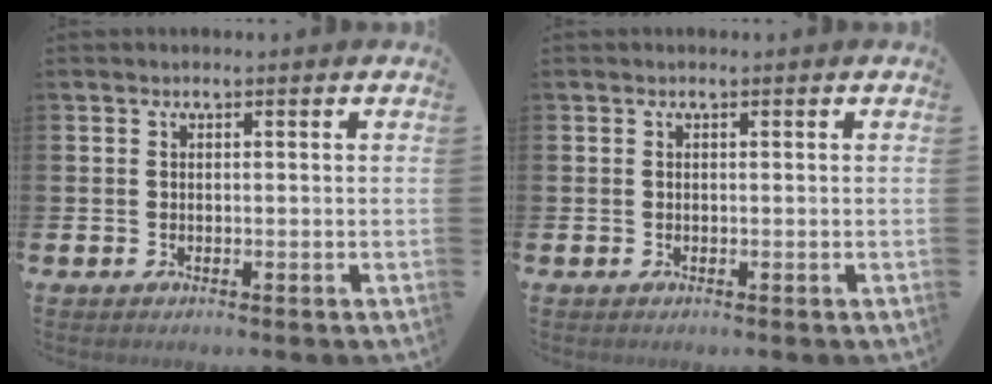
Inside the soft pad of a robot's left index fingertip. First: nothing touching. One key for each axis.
{"total": 0.0}